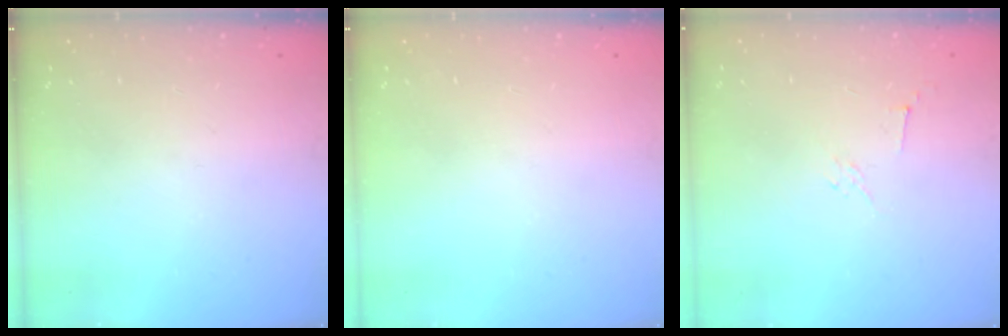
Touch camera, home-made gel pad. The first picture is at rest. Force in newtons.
{"total": 0.0}
{"total": 2.9, "press": 2.8, "slide": 0.8}